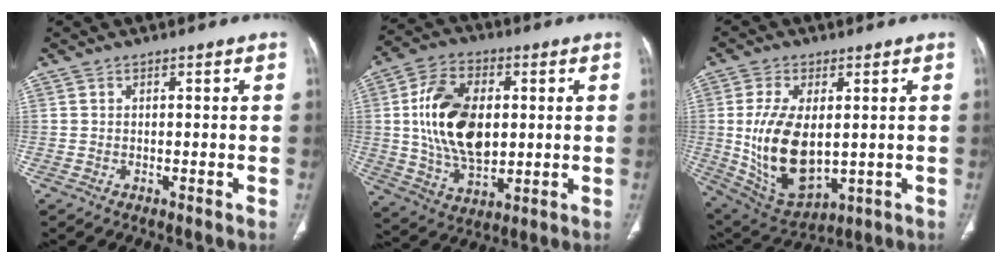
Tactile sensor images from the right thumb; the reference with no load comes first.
{"total": 17.6, "force": [1.9, 10.8, 13.8], "torque": [-0.231, -0.005, 0.041]}
{"total": 15.0, "force": [0.2, 8.2, 12.5], "torque": [-0.229, -0.014, 0.027]}